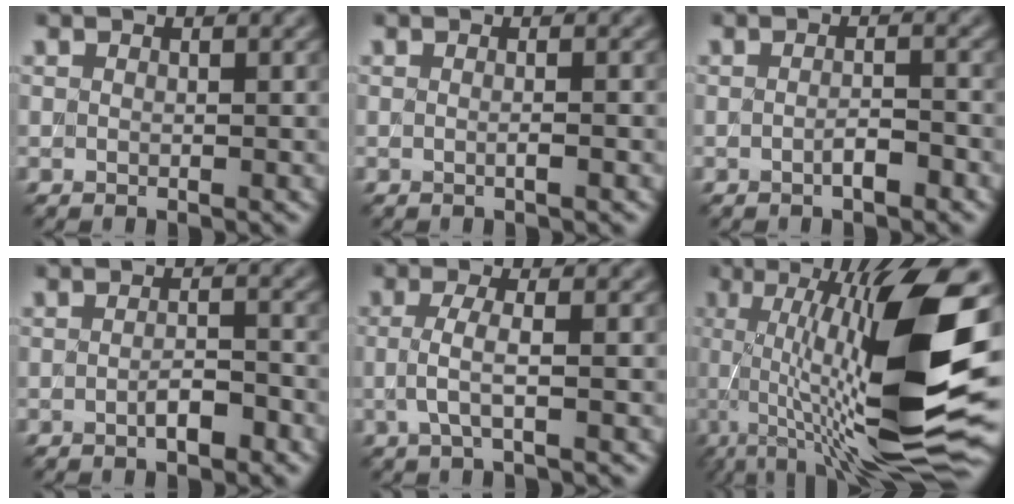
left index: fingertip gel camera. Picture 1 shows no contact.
{"total": 1.2, "force": [0.1, 0.5, 1.1], "torque": [-0.006, -0.009, -0.008]}
{"total": 1.4, "force": [-0.7, 0.3, 1.2], "torque": [-0.023, 0.004, -0.015]}
{"total": 1.9, "force": [-0.9, 0.5, 1.6], "torque": [-0.028, 0.003, -0.017]}
{"total": 2.1, "force": [-0.1, 0.5, 2.0], "torque": [-0.046, 0.002, -0.006]}
{"total": 16.1, "force": [1.2, 4.6, 15.4], "torque": [-0.243, 0.008, 0.019]}